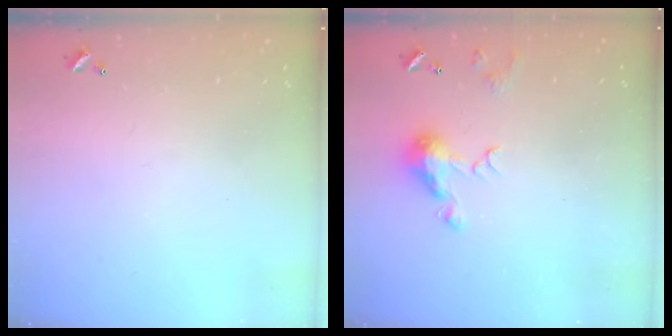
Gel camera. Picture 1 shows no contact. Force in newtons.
{"total": 7.3, "press": 7.3, "slide": 1.0}